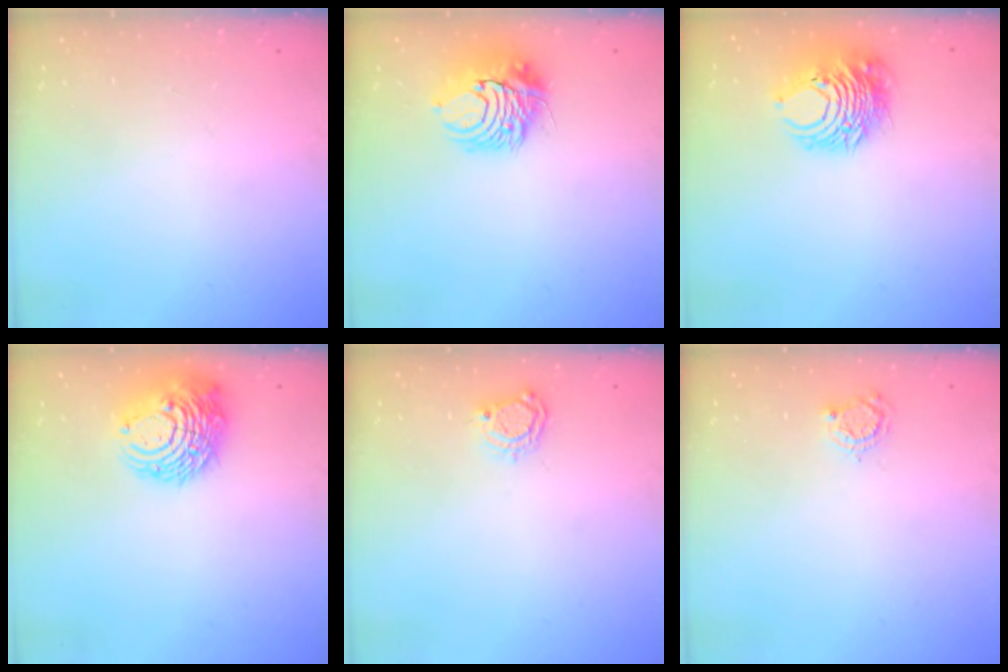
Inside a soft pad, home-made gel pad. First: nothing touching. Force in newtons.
{"total": 9.5, "press": 9.4, "slide": 1.1}
{"total": 9.3, "press": 9.3, "slide": 0.3}
{"total": 12.6, "press": 12.6, "slide": 1.4}
{"total": 4.4, "press": 4.4, "slide": 0.6}
{"total": 4.6, "press": 4.5, "slide": 0.5}